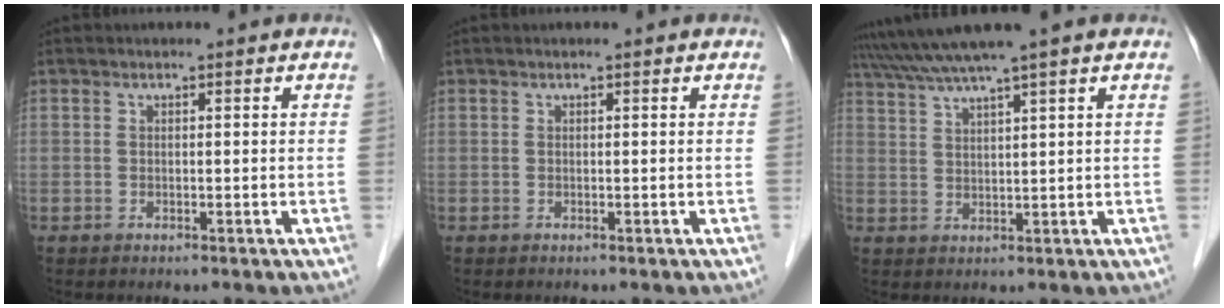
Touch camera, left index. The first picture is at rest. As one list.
[{"total": 0.0}, {"total": 7.2, "force": [5.8, -1.9, 3.9], "torque": [-0.070, 0.024, 0.105]}]